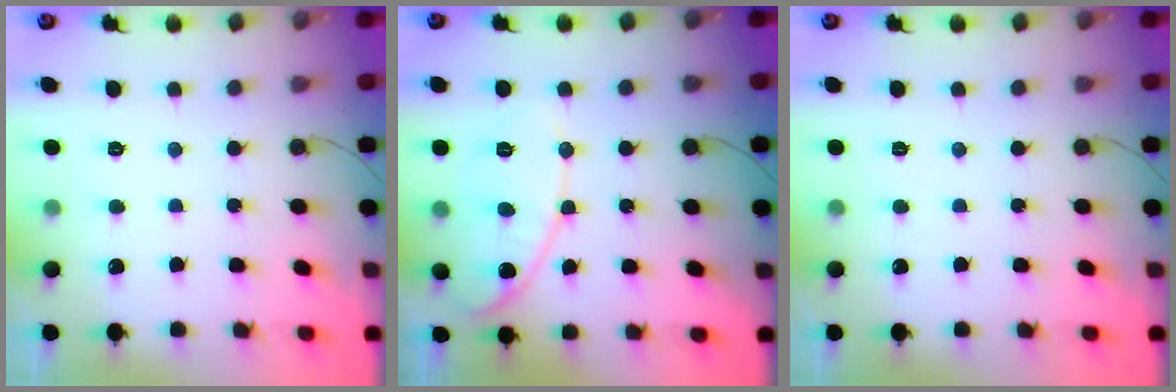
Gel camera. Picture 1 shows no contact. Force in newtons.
{"total": 11.0, "press": 11.0, "slide": 0.4}
{"total": 0.0}